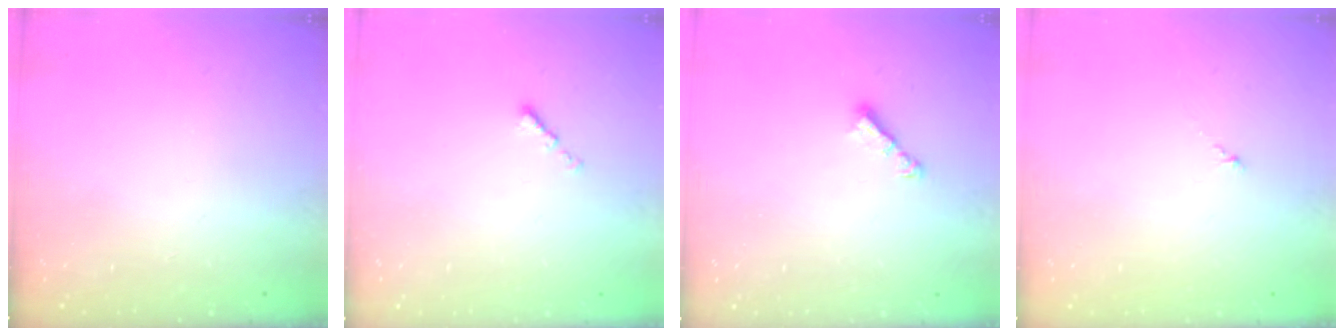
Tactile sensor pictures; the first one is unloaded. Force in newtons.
{"total": 0.0}
{"total": 3.8, "press": 3.8, "slide": 0.2}
{"total": 0.0}